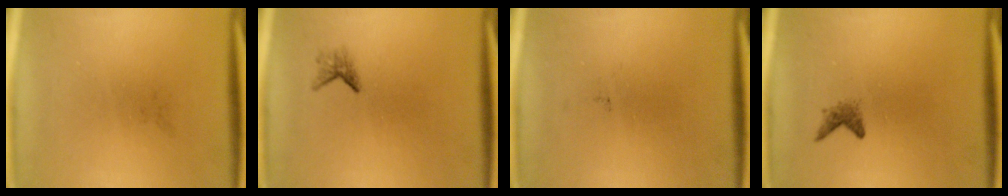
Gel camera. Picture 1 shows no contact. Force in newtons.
{"total": 1.2}
{"total": 0.0}
{"total": 1.2}